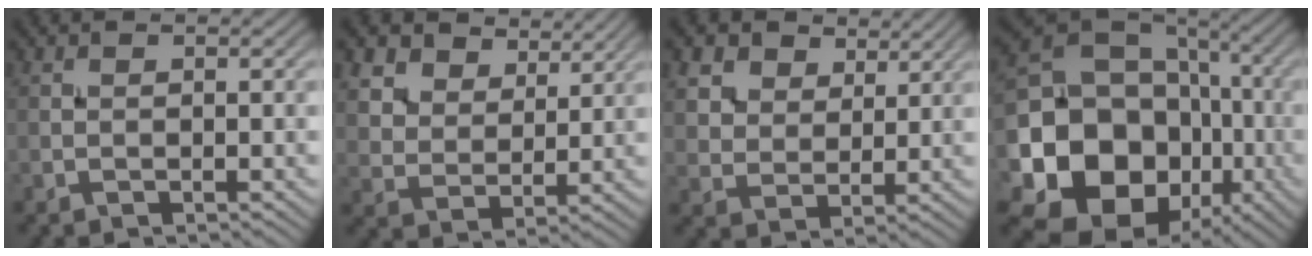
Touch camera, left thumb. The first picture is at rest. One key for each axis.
{"total": 9.0, "fx": 6.3, "fy": 5.2, "fz": 3.7, "tx": -0.111, "ty": -0.021, "tz": 0.135}
{"total": 8.3, "fx": 5.4, "fy": 5.2, "fz": 3.5, "tx": -0.116, "ty": -0.011, "tz": 0.111}
{"total": 21.7, "fx": -5.8, "fy": 18.0, "fz": 10.5, "tx": -0.227, "ty": -0.037, "tz": -0.120}